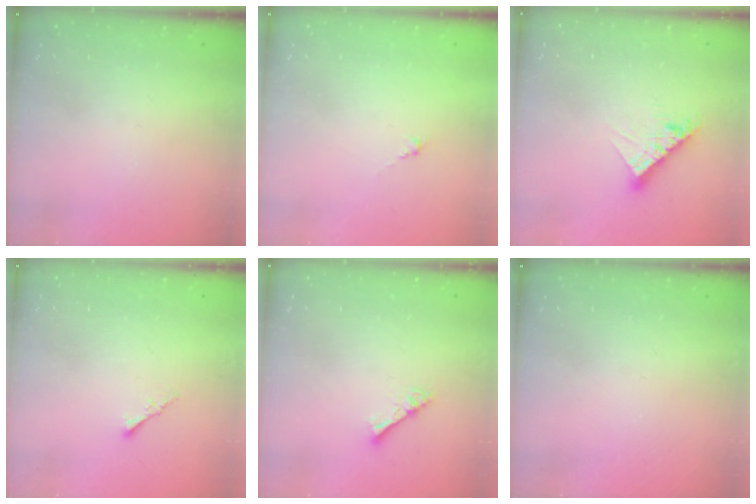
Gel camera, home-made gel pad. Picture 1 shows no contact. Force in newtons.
{"total": 0.0}
{"total": 9.3, "press": 9.3, "slide": 0.7}
{"total": 1.2, "press": 1.1, "slide": 0.4}
{"total": 2.8, "press": 2.8, "slide": 0.2}
{"total": 0.0}